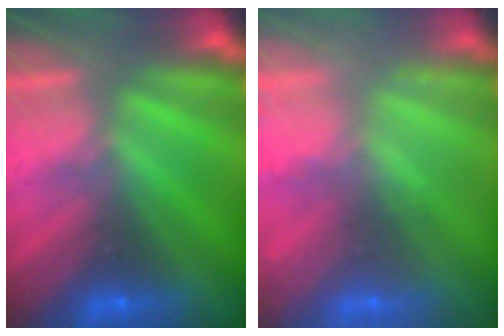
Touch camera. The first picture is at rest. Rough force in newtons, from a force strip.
{"total": 9.0}